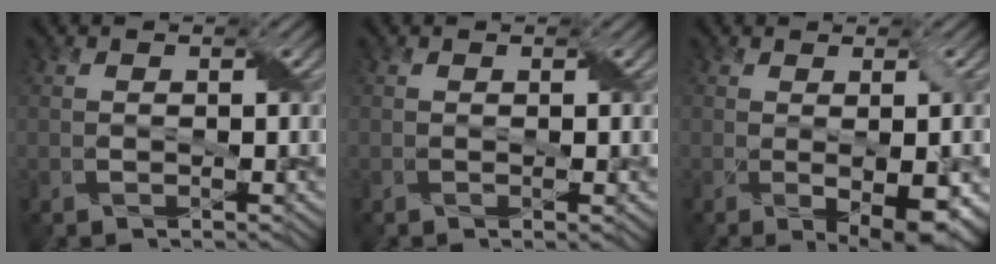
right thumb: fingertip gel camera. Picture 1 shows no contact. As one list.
[{"total": 0.9, "force": [0.0, 0.1, 0.9], "torque": [-0.015, -0.001, 0.000]}, {"total": 5.8, "force": [-1.0, 2.0, 5.4], "torque": [-0.080, -0.016, 0.004]}]